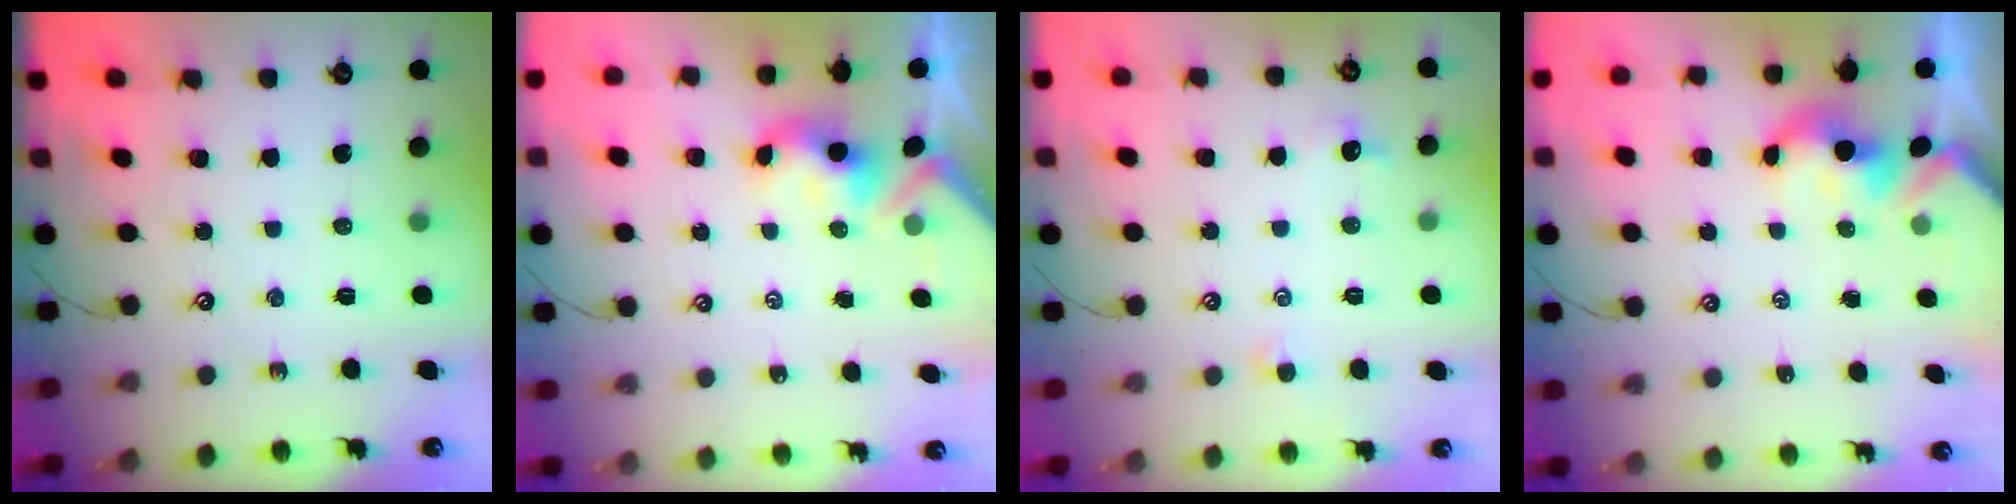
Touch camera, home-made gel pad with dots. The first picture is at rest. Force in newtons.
{"total": 3.2, "press": 3.2, "slide": 0.3}
{"total": 0.8, "press": 0.7, "slide": 0.4}
{"total": 1.6, "press": 1.5, "slide": 0.3}